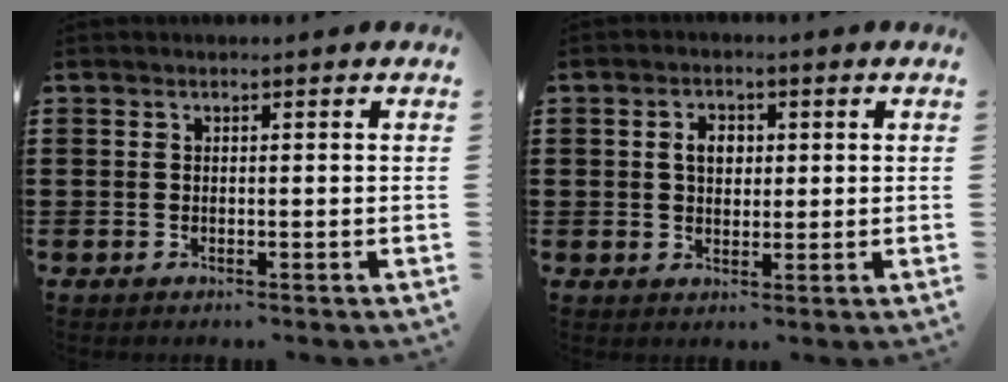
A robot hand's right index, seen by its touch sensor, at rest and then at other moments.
{"total": 3.3, "force": [0.5, 2.3, 2.3], "torque": [-0.051, 0.011, 0.007]}